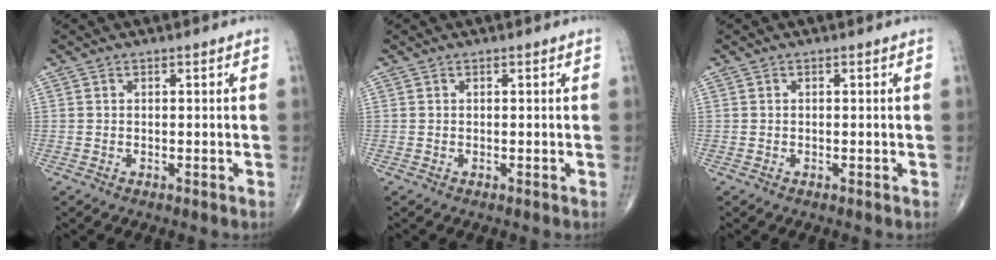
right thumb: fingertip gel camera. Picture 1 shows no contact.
{"total": 0.0}
{"total": 0.0}